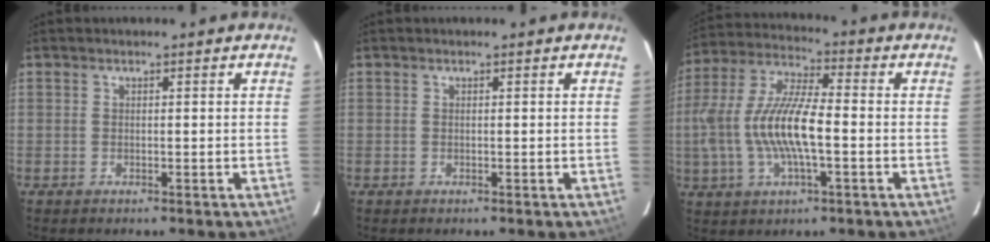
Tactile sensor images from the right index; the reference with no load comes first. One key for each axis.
{"total": 0.0}
{"total": 14.8, "fx": -2.2, "fy": 4.4, "fz": 14.0, "tx": -0.283, "ty": 0.002, "tz": -0.043}